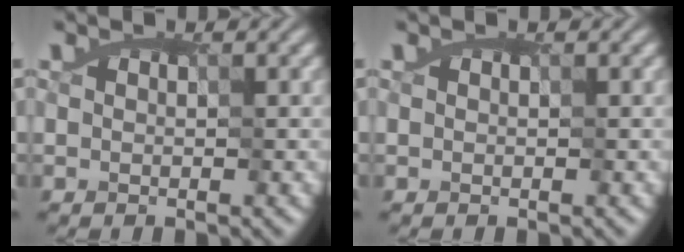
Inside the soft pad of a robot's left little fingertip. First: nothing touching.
{"total": 0.0}